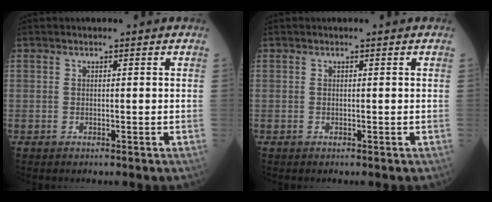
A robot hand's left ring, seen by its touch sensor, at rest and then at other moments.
{"total": 0.0}